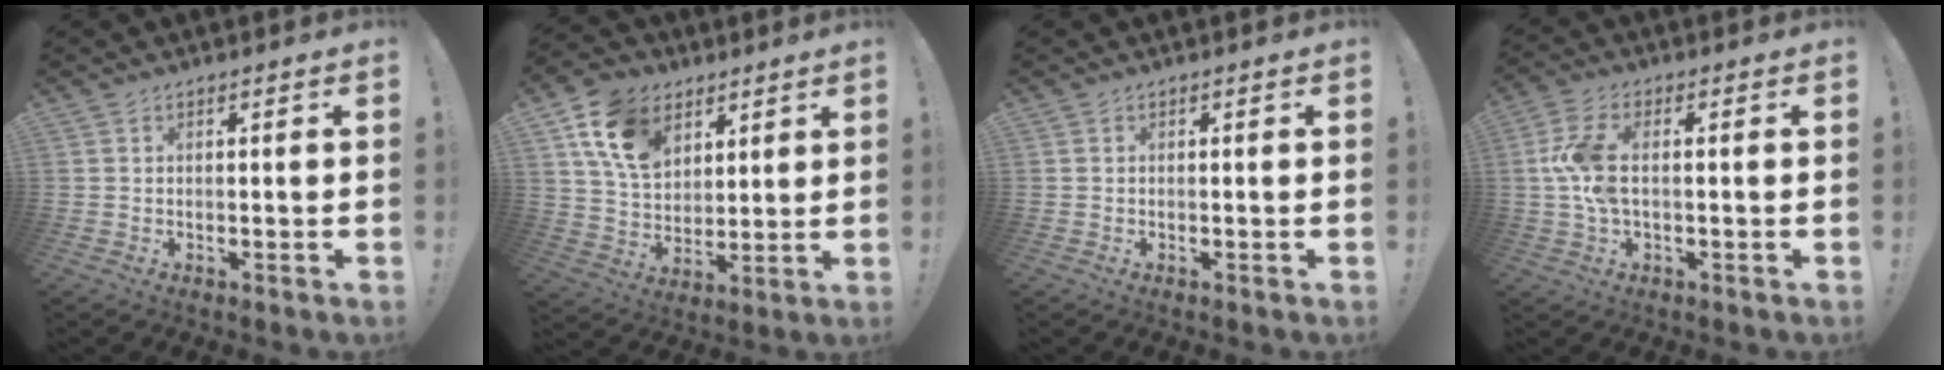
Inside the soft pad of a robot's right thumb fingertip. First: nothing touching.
{"total": 15.2, "force": [7.7, 10.6, 7.6], "torque": [-0.125, -0.027, 0.151]}
{"total": 0.0}
{"total": 9.2, "force": [0.0, 4.3, 8.1], "torque": [-0.165, 0.001, 0.003]}